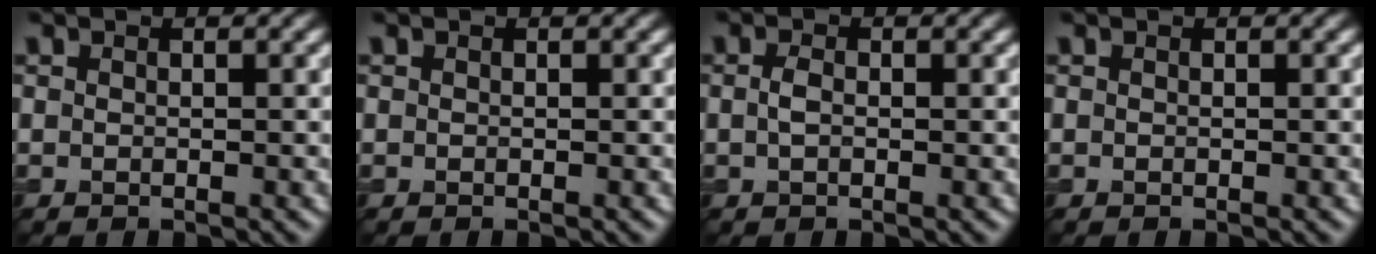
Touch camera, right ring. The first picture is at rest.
{"total": 0.0}
{"total": 1.3, "force": [0.0, 0.7, 1.1], "torque": [-0.025, 0.000, -0.002]}
{"total": 0.0}